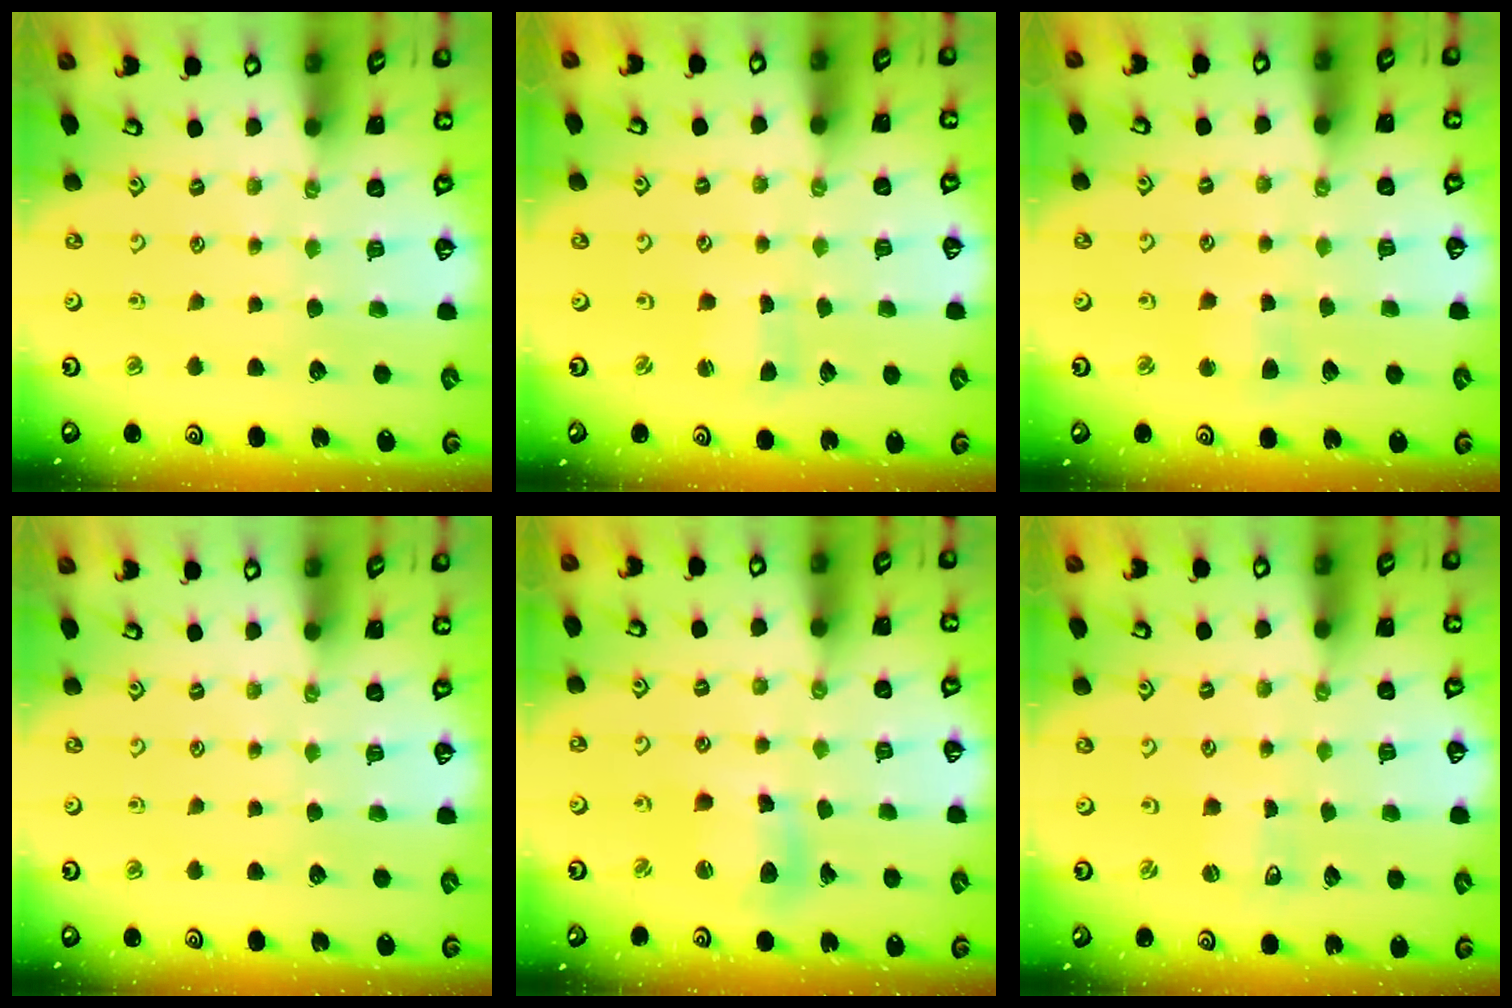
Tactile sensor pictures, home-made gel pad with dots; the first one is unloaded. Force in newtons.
{"total": 0.9, "press": 0.9, "slide": 0.1}
{"total": 3.0, "press": 3.0, "slide": 0.4}
{"total": 0.0}
{"total": 10.4, "press": 10.3, "slide": 1.4}
{"total": 0.0}